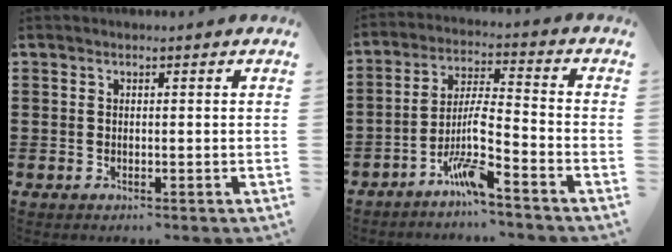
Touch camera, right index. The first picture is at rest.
{"total": 8.2, "force": [-5.5, 0.7, 6.1], "torque": [-0.137, -0.008, -0.111]}